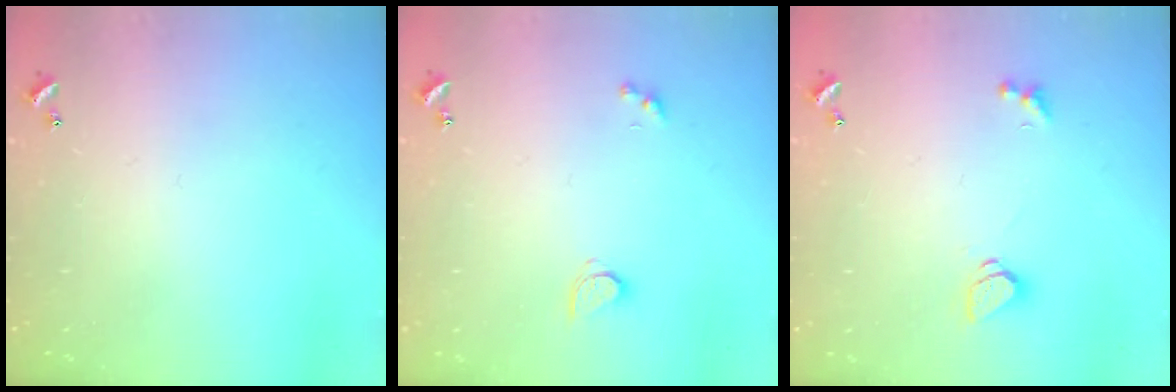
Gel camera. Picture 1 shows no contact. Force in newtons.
{"total": 2.6, "press": 2.6, "slide": 0.3}
{"total": 1.6, "press": 1.6, "slide": 0.5}